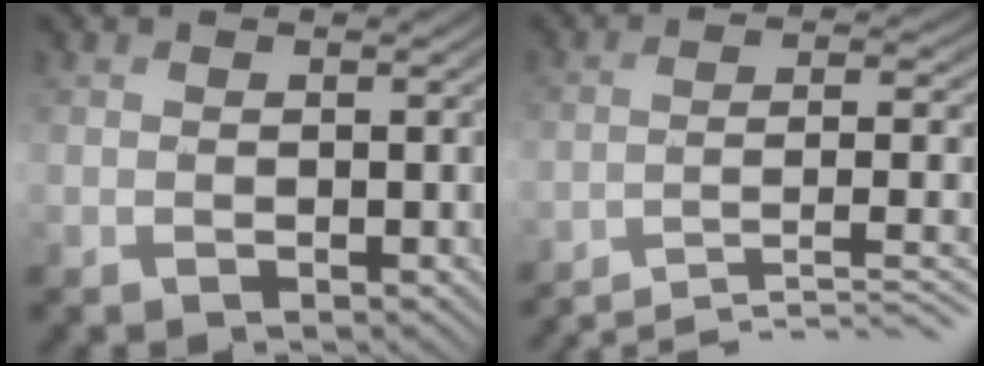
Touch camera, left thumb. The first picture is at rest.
{"total": 10.6, "force": [-8.0, 1.9, 6.7], "torque": [-0.109, 0.008, -0.123]}